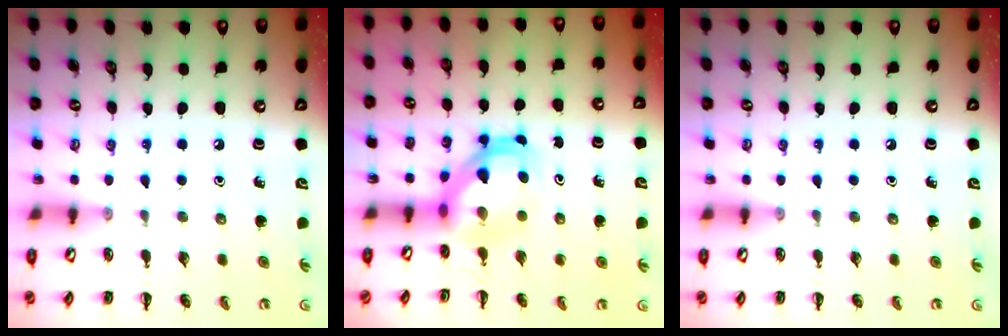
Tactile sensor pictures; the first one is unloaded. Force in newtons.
{"total": 5.2, "press": 5.0, "slide": 1.3}
{"total": 0.0}